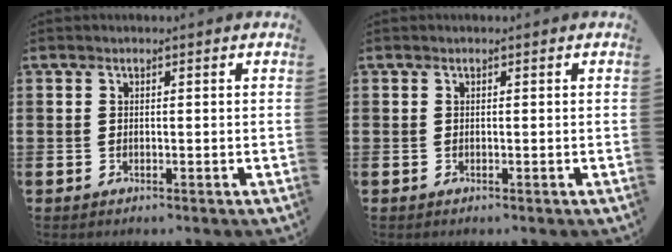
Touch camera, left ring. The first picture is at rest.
{"total": 0.0}